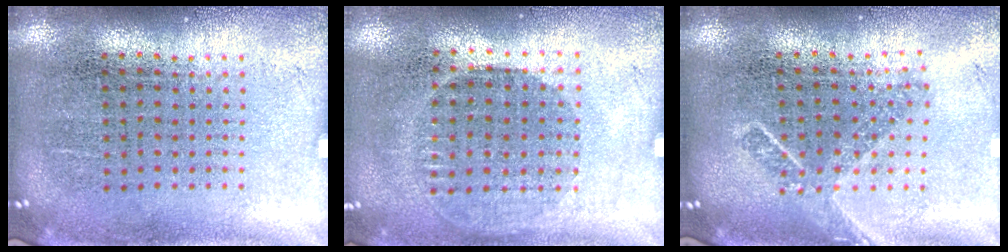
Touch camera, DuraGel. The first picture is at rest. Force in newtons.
{"total": 1.0, "press": 0.9, "slide": 0.4}
{"total": 1.6, "press": 1.2, "slide": 1.1}